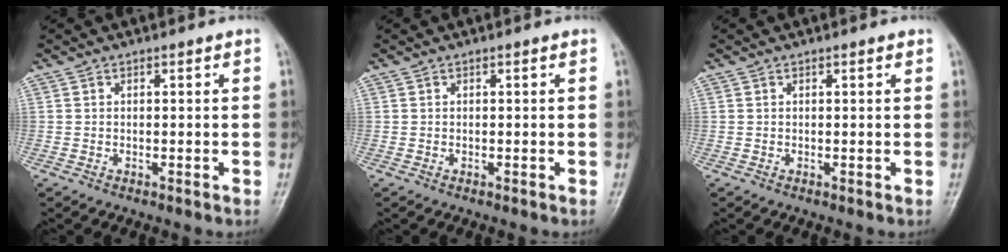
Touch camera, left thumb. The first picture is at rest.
{"total": 0.0}
{"total": 0.5, "force": [0.3, 0.1, 0.4], "torque": [-0.006, -0.001, 0.002]}